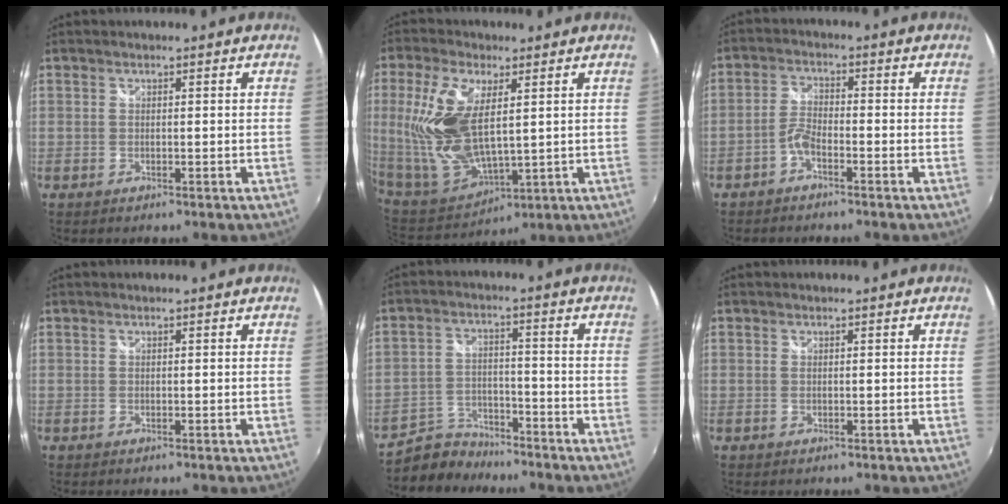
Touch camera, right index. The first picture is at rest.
{"total": 16.6, "force": [3.7, 7.9, 14.2], "torque": [-0.296, -0.001, 0.090]}
{"total": 2.8, "force": [-2.0, 0.9, 1.8], "torque": [-0.048, 0.009, -0.041]}
{"total": 0.0}
{"total": 7.0, "force": [-6.3, 3.1, 0.3], "torque": [-0.026, 0.014, -0.111]}
{"total": 0.0}